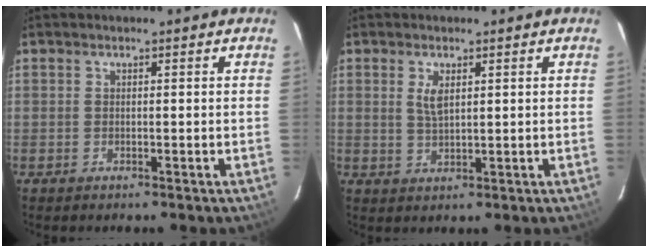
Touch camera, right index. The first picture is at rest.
{"total": 3.1, "force": [1.1, 1.3, 2.6], "torque": [-0.049, -0.001, 0.023]}